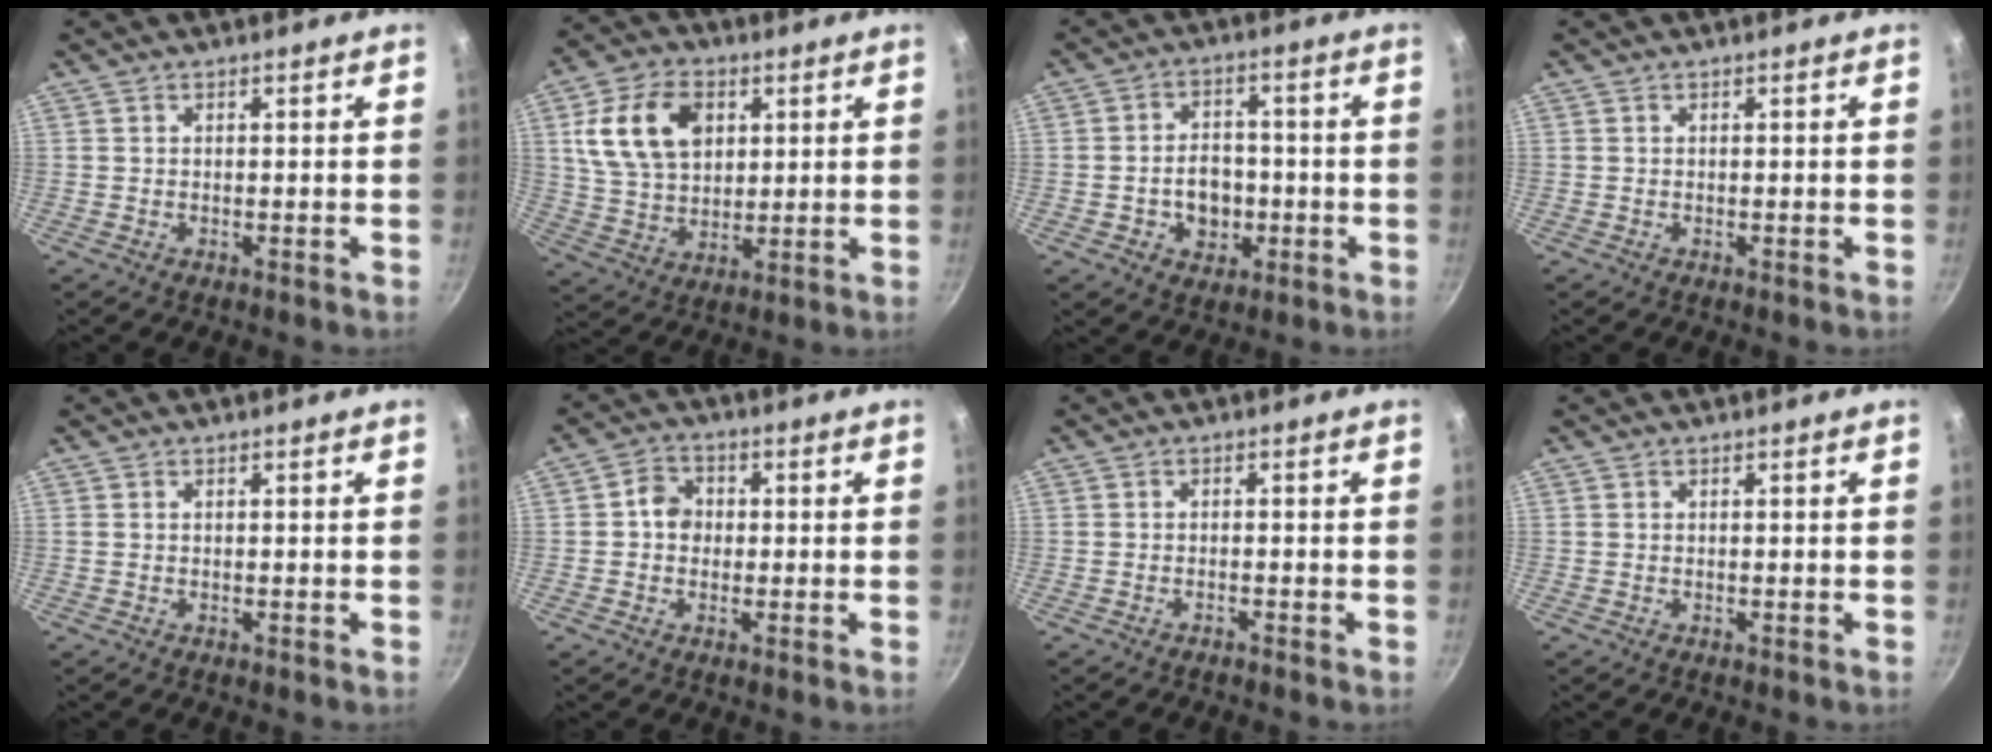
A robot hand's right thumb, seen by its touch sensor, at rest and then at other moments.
{"total": 14.8, "force": [4.4, 10.3, 9.7], "torque": [-0.156, -0.003, 0.082]}
{"total": 8.2, "force": [-1.7, 6.4, 4.7], "torque": [-0.046, 0.015, -0.023]}
{"total": 0.0}
{"total": 0.0}
{"total": 4.7, "force": [0.0, 4.1, 2.2], "torque": [-0.012, 0.012, -0.009]}
{"total": 0.8, "force": [-0.8, 0.1, 0.2], "torque": [-0.013, 0.008, -0.013]}
{"total": 0.0}